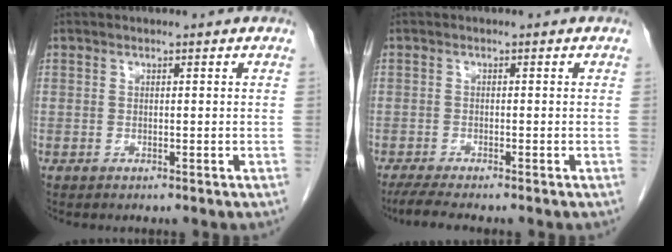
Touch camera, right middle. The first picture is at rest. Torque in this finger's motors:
{"motor_torque": [0.18, -0.13, -0.01, 0.01]}